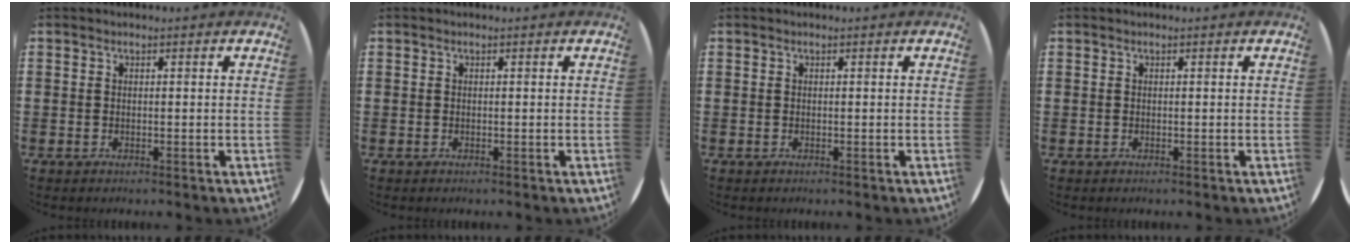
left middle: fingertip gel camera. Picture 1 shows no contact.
{"total": 0.0}
{"total": 0.0}
{"total": 0.0}